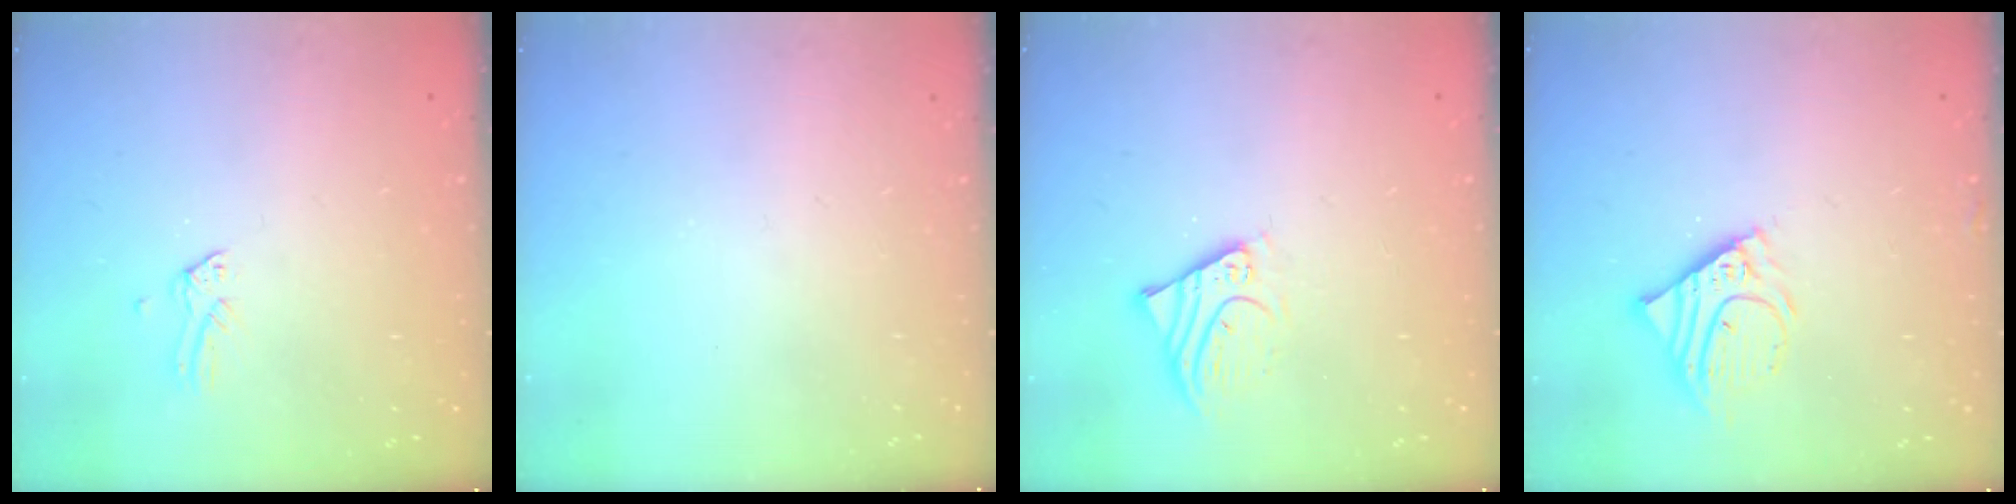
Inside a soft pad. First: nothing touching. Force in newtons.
{"total": 0.0}
{"total": 4.2, "press": 4.2, "slide": 0.3}
{"total": 8.9, "press": 8.8, "slide": 1.7}